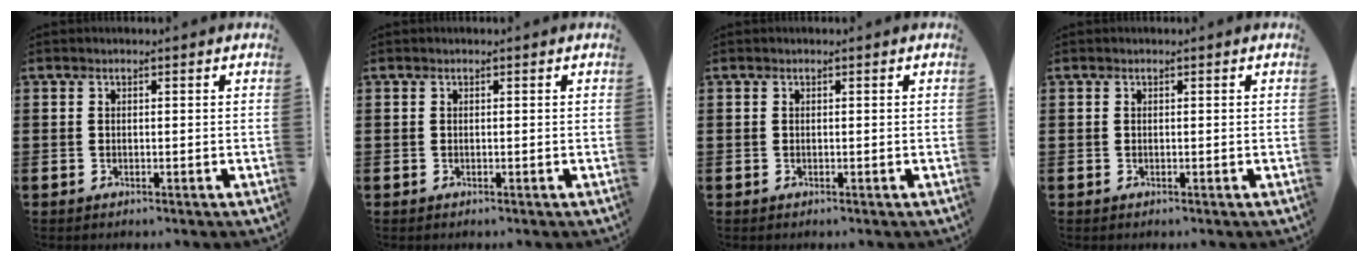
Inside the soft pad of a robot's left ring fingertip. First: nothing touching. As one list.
[{"total": 0.0}, {"total": 0.0}, {"total": 0.0}]